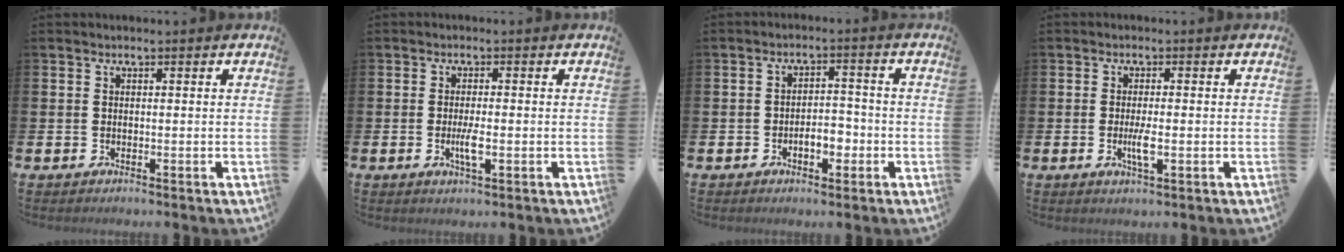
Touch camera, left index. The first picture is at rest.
{"total": 2.4, "force": [-0.5, 0.6, 2.3], "torque": [-0.050, -0.002, -0.012]}
{"total": 3.6, "force": [-1.6, 2.1, 2.6], "torque": [-0.033, 0.002, -0.036]}
{"total": 2.4, "force": [-0.4, 0.5, 2.3], "torque": [-0.035, -0.004, -0.010]}